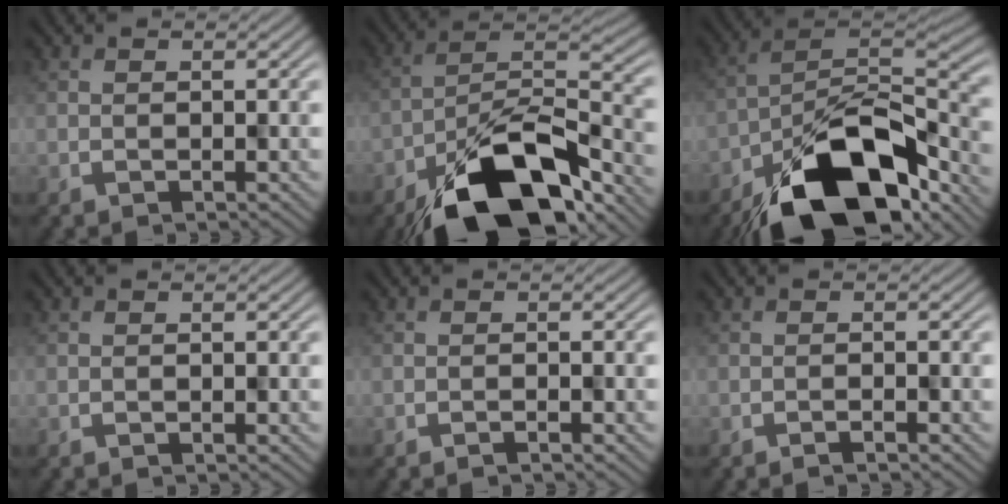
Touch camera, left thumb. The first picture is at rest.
{"total": 15.3, "force": [-9.9, 6.1, 10.0], "torque": [-0.183, -0.014, -0.181]}
{"total": 16.5, "force": [-10.0, 7.9, 10.5], "torque": [-0.175, -0.016, -0.179]}
{"total": 0.0}
{"total": 0.6, "force": [-0.4, 0.0, 0.4], "torque": [-0.007, 0.002, -0.010]}
{"total": 0.9, "force": [-0.7, 0.0, 0.6], "torque": [-0.011, 0.003, -0.014]}